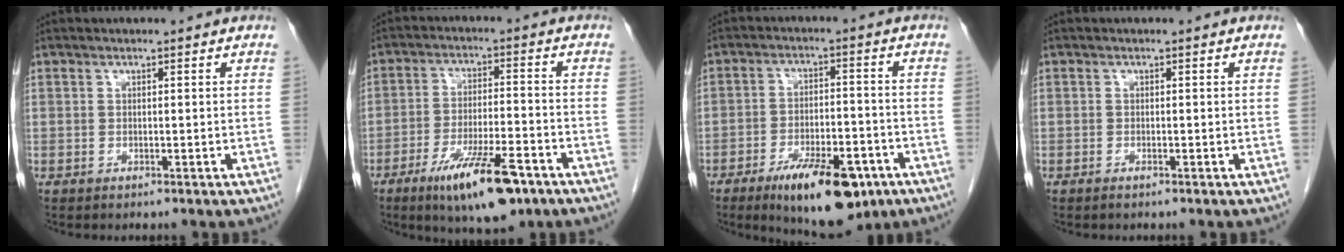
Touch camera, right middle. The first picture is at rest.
{"total": 12.4, "force": [-7.6, 2.6, 9.5], "torque": [-0.168, -0.017, -0.119]}
{"total": 13.4, "force": [-8.1, 4.6, 9.6], "torque": [-0.149, -0.009, -0.121]}
{"total": 0.6, "force": [-0.5, 0.1, 0.4], "torque": [-0.010, 0.000, -0.008]}